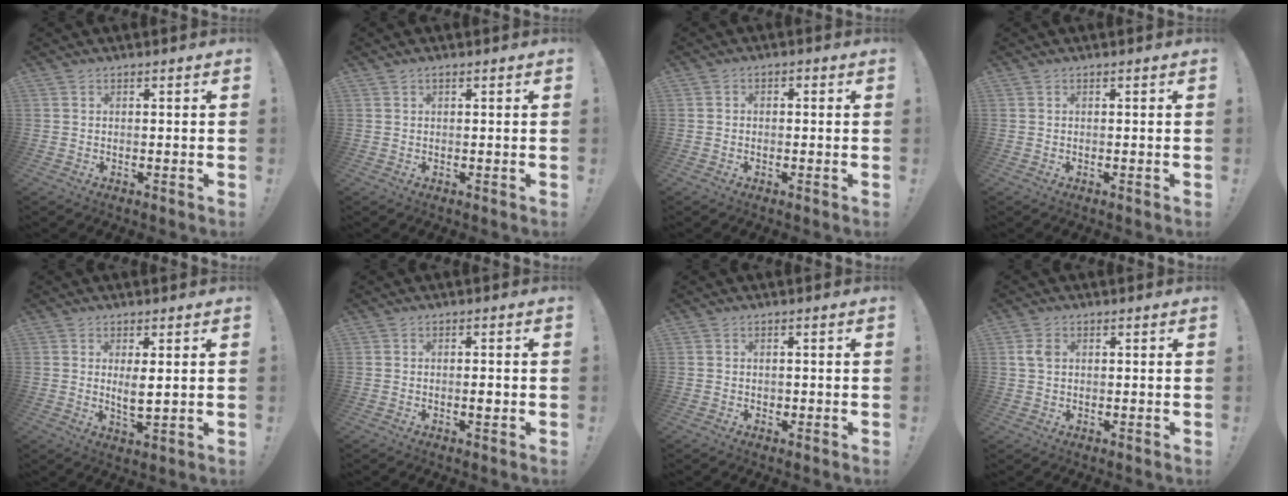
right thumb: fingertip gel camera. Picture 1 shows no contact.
{"total": 0.7, "force": [0.4, 0.4, 0.3], "torque": [-0.010, 0.003, 0.009]}
{"total": 1.7, "force": [-1.1, 1.1, 0.7], "torque": [-0.009, 0.008, -0.021]}
{"total": 0.0}
{"total": 4.4, "force": [1.6, 1.3, 3.9], "torque": [-0.064, -0.015, 0.024]}
{"total": 1.7, "force": [-0.4, 0.3, 1.6], "torque": [-0.020, -0.001, -0.009]}
{"total": 0.7, "force": [0.1, 0.7, 0.0], "torque": [-0.002, 0.002, 0.002]}
{"total": 3.6, "force": [0.9, 2.5, 2.5], "torque": [-0.033, 0.002, 0.015]}